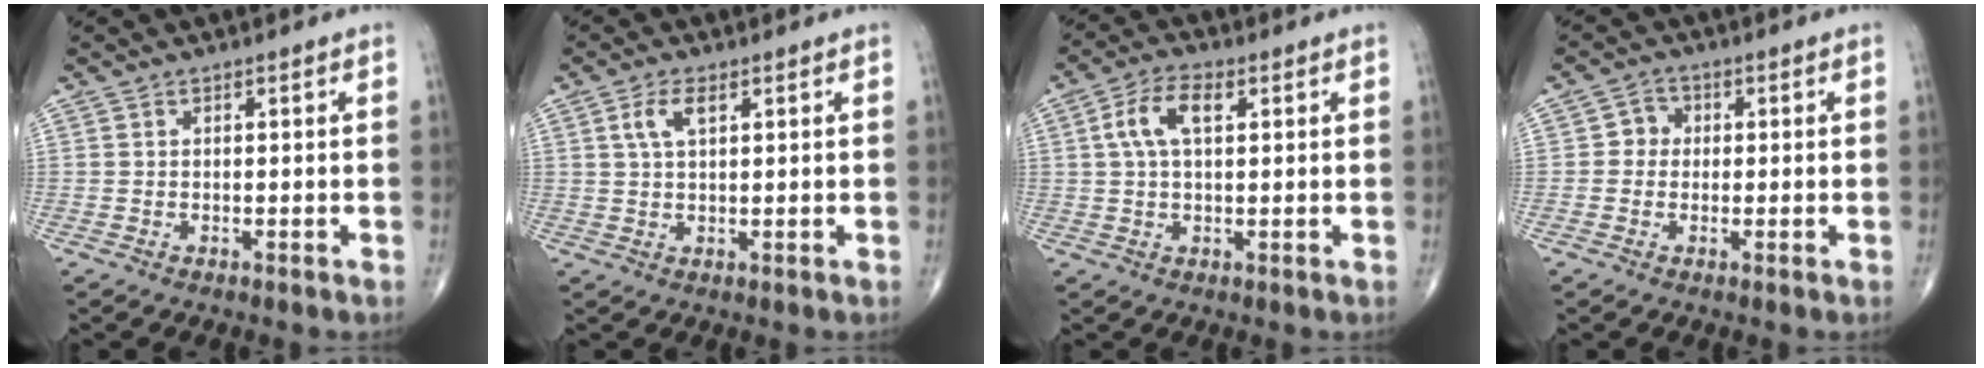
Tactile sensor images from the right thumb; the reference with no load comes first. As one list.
[{"total": 4.0, "force": [1.6, 1.7, 3.2], "torque": [-0.066, 0.005, 0.034]}, {"total": 6.9, "force": [1.9, 3.3, 5.7], "torque": [-0.119, 0.015, 0.034]}, {"total": 3.0, "force": [0.0, 2.8, 1.1], "torque": [0.004, 0.009, -0.008]}]